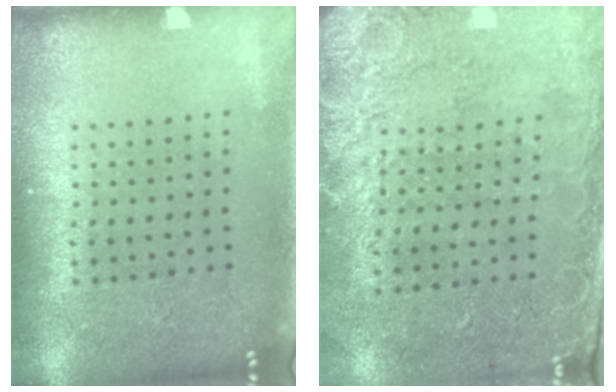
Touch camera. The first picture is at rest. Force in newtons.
{"total": 2.6, "press": 2.1, "slide": 1.5}